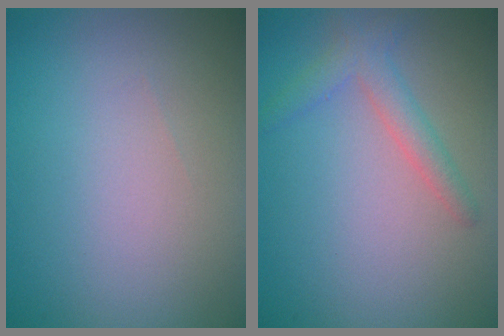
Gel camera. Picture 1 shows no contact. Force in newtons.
{"total": 2.3, "press": 2.3, "slide": 0.1}